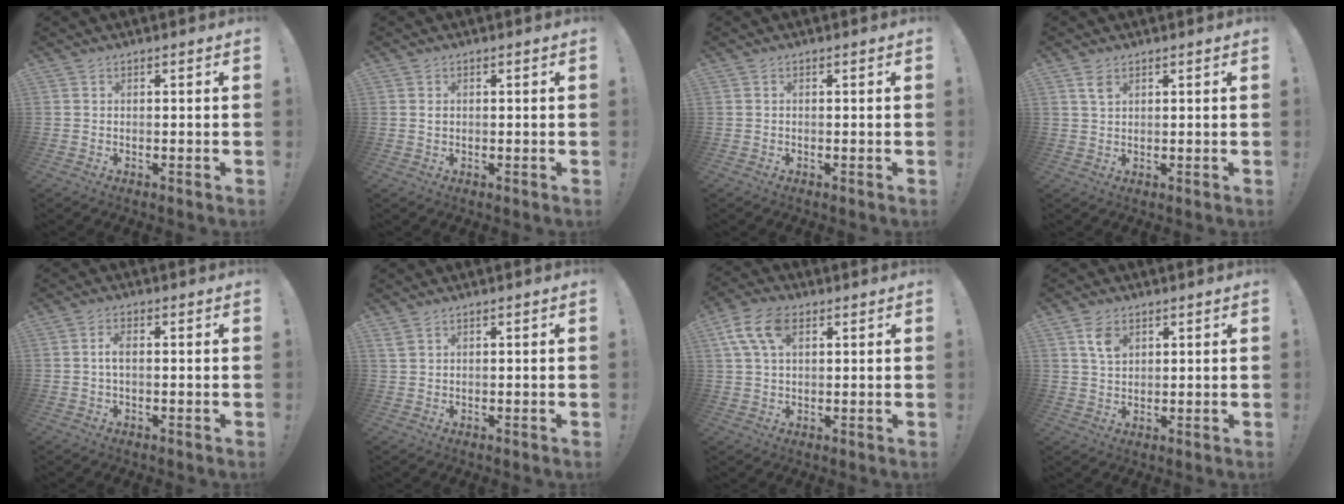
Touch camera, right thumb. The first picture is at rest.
{"total": 0.6, "force": [0.3, 0.4, 0.3], "torque": [0.002, -0.001, 0.005]}
{"total": 0.0}
{"total": 3.0, "force": [1.6, 1.5, 2.1], "torque": [-0.030, -0.005, 0.027]}
{"total": 3.1, "force": [0.1, 1.3, 2.8], "torque": [-0.052, 0.008, 0.001]}
{"total": 1.8, "force": [1.1, 0.8, 1.2], "torque": [-0.028, 0.001, 0.022]}
{"total": 10.4, "force": [4.1, 6.1, 7.4], "torque": [-0.147, 0.001, 0.077]}
{"total": 5.9, "force": [2.9, 3.7, 3.6], "torque": [-0.056, -0.009, 0.053]}